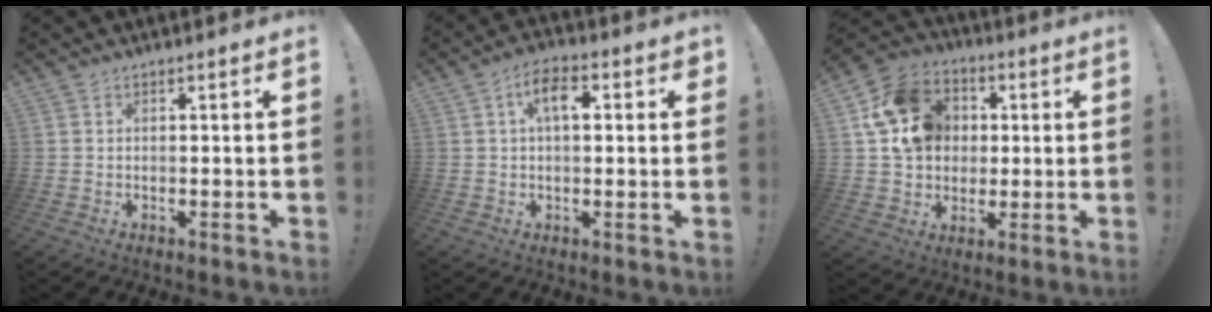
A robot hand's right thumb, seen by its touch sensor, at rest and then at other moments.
{"total": 7.4, "force": [1.8, 3.8, 6.1], "torque": [-0.089, 0.005, 0.027]}
{"total": 15.8, "force": [3.5, 13.5, 7.6], "torque": [-0.108, 0.001, 0.077]}